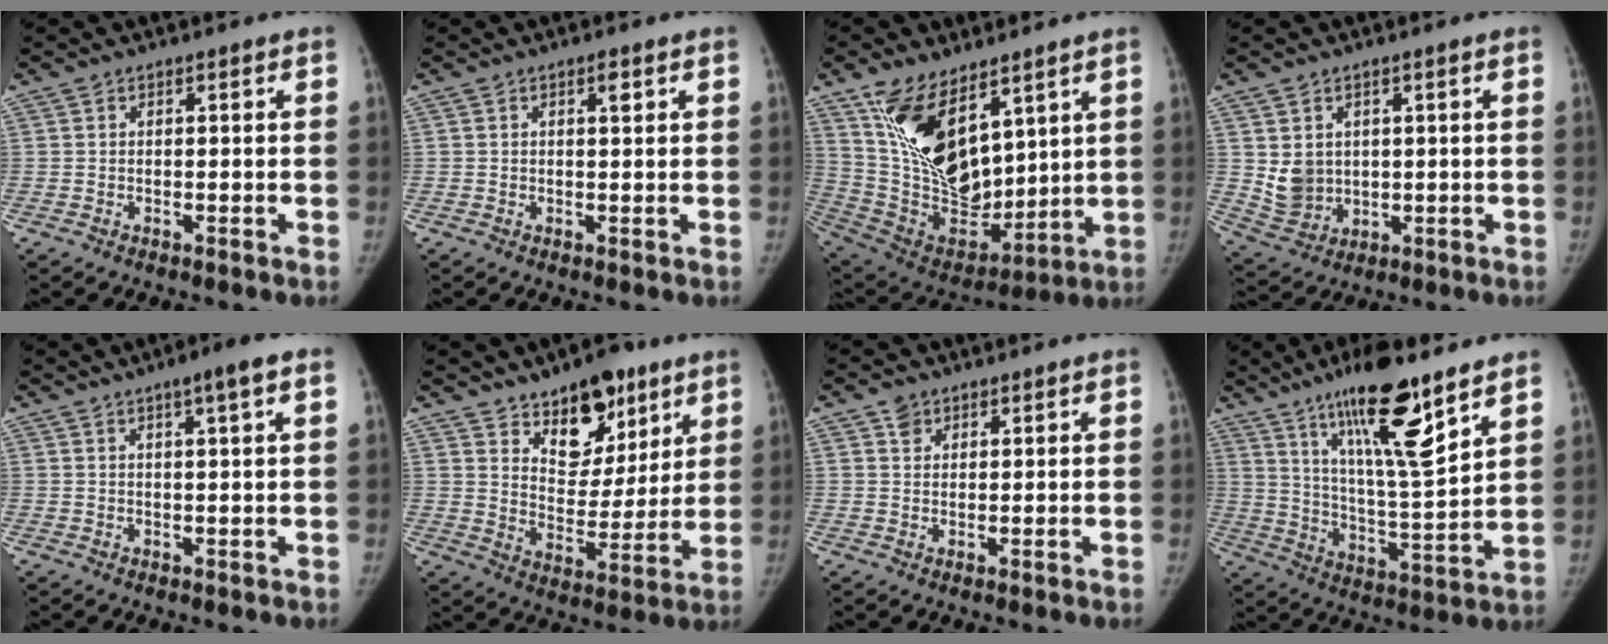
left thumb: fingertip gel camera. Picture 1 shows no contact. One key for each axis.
{"total": 1.5, "fx": 0.8, "fy": 0.5, "fz": 1.3, "tx": -0.014, "ty": -0.001, "tz": 0.010}
{"total": 20.4, "fx": 10.4, "fy": 10.6, "fz": 14.0, "tx": -0.216, "ty": -0.057, "tz": 0.216}
{"total": 6.4, "fx": 1.4, "fy": 5.4, "fz": 3.1, "tx": -0.039, "ty": -0.017, "tz": 0.049}
{"total": 4.9, "fx": 2.4, "fy": 0.5, "fz": 4.2, "tx": -0.061, "ty": 0.003, "tz": 0.033}
{"total": 14.6, "fx": 9.5, "fy": 8.1, "fz": 7.6, "tx": -0.066, "ty": -0.064, "tz": 0.156}
{"total": 2.6, "fx": 1.7, "fy": 1.9, "fz": 0.6, "tx": 0.005, "ty": -0.010, "tz": 0.027}
{"total": 18.7, "fx": 12.1, "fy": 3.1, "fz": 13.9, "tx": -0.220, "ty": -0.070, "tz": 0.214}